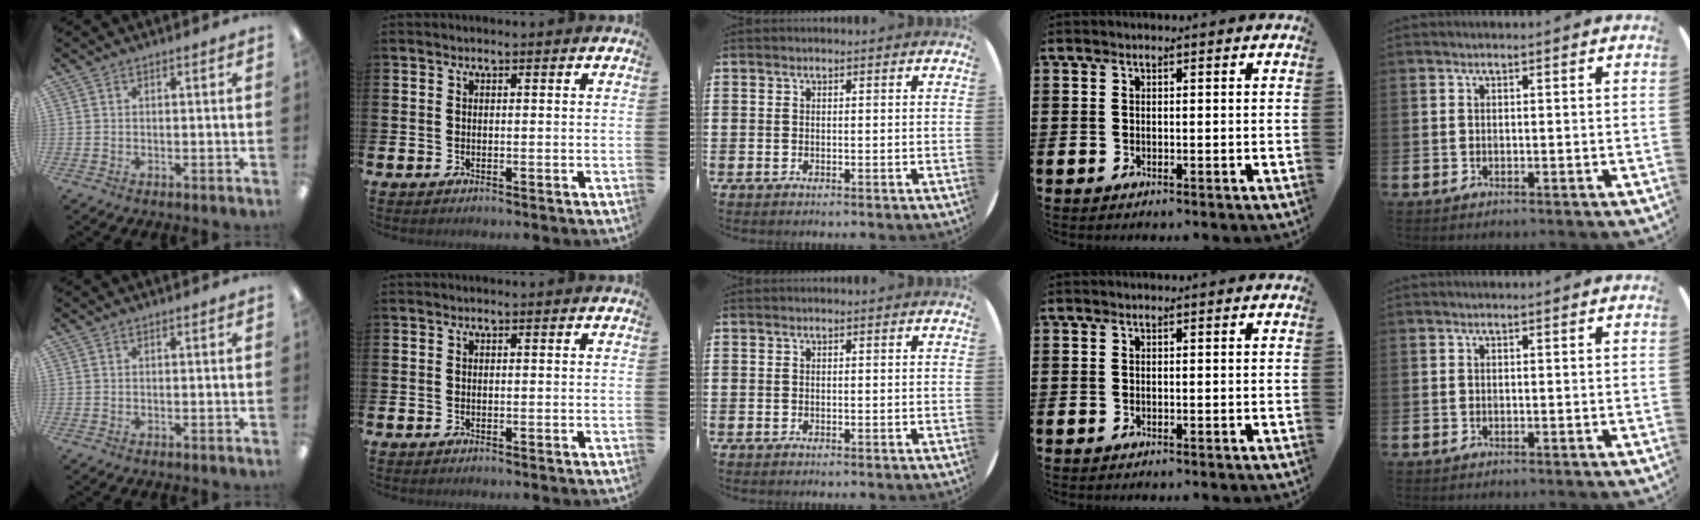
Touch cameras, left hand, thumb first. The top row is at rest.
{}